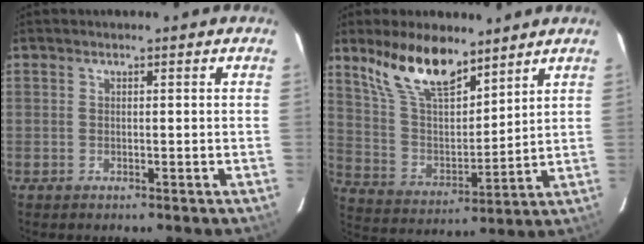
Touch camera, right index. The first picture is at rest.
{"total": 15.0, "force": [10.9, 5.6, 8.7], "torque": [-0.167, 0.010, 0.215]}